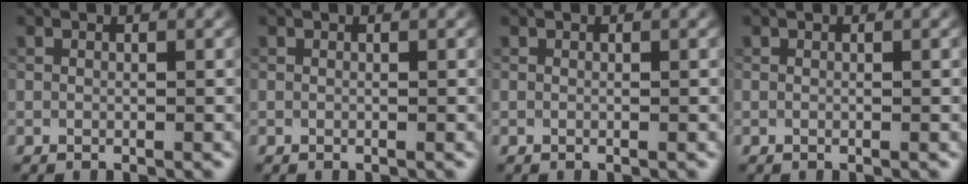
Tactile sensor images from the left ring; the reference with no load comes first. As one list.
[{"total": 0.0}, {"total": 0.0}, {"total": 0.0}]